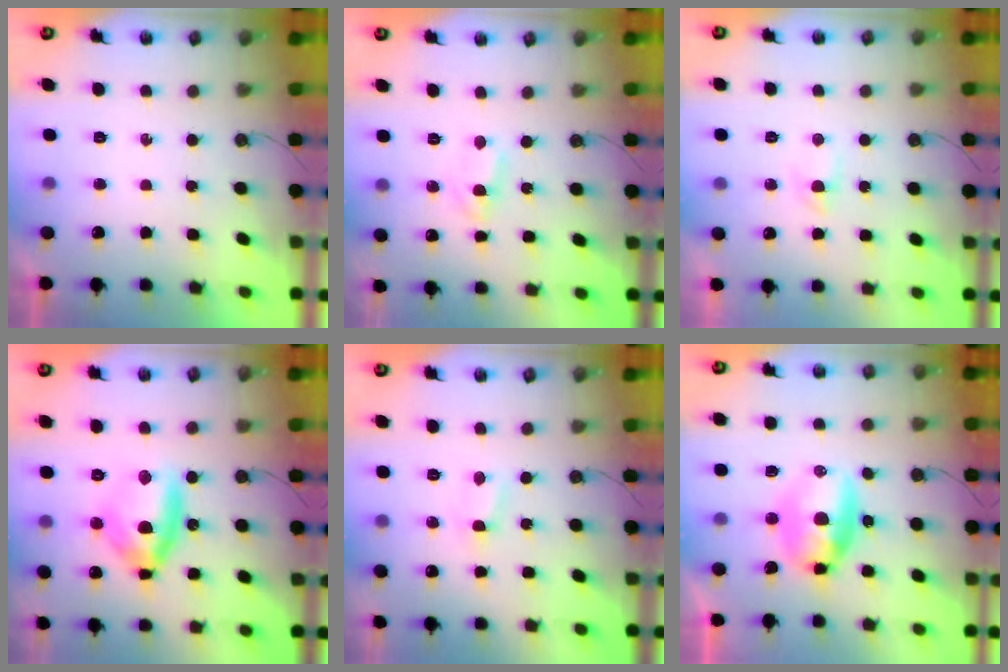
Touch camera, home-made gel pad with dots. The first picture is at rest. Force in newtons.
{"total": 1.6, "press": 1.6, "slide": 0.3}
{"total": 3.8, "press": 3.7, "slide": 0.6}
{"total": 12.9, "press": 12.8, "slide": 1.8}
{"total": 1.9, "press": 1.9, "slide": 0.2}
{"total": 9.1, "press": 9.1, "slide": 0.6}